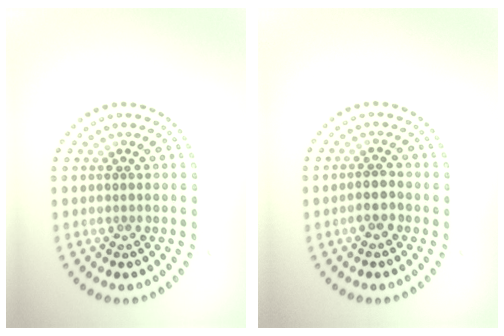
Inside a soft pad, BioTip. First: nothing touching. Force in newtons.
{"total": 1.6, "press": 1.4, "slide": 0.7}